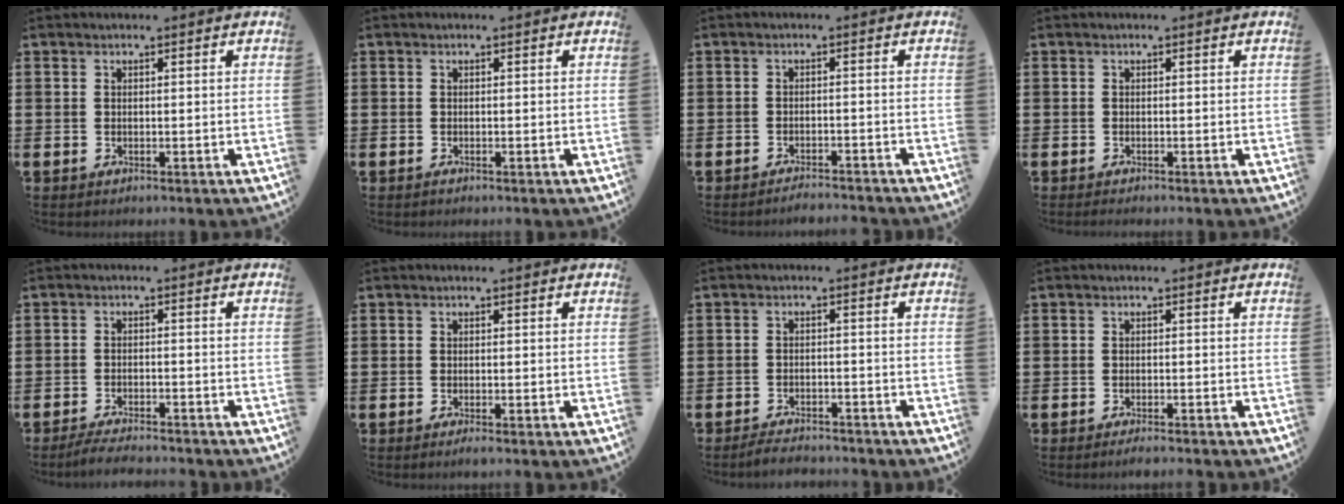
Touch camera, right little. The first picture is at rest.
{"total": 0.0}
{"total": 1.7, "force": [-1.6, -0.1, 0.2], "torque": [-0.005, 0.004, -0.033]}
{"total": 0.0}
{"total": 2.4, "force": [-2.4, 0.0, 0.4], "torque": [-0.009, 0.005, -0.049]}
{"total": 0.6, "force": [-0.3, 0.0, 0.5], "torque": [-0.008, -0.002, -0.006]}
{"total": 2.2, "force": [-2.2, 0.1, 0.0], "torque": [-0.006, 0.004, -0.047]}
{"total": 1.0, "force": [-0.9, 0.0, 0.5], "torque": [-0.008, -0.003, -0.017]}